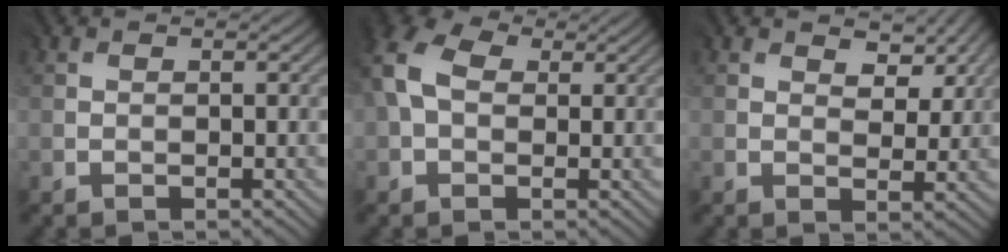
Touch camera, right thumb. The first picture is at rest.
{"total": 7.7, "force": [1.4, 5.6, 5.2], "torque": [-0.141, 0.009, 0.022]}
{"total": 4.6, "force": [2.5, 2.6, 2.8], "torque": [-0.042, -0.009, 0.041]}